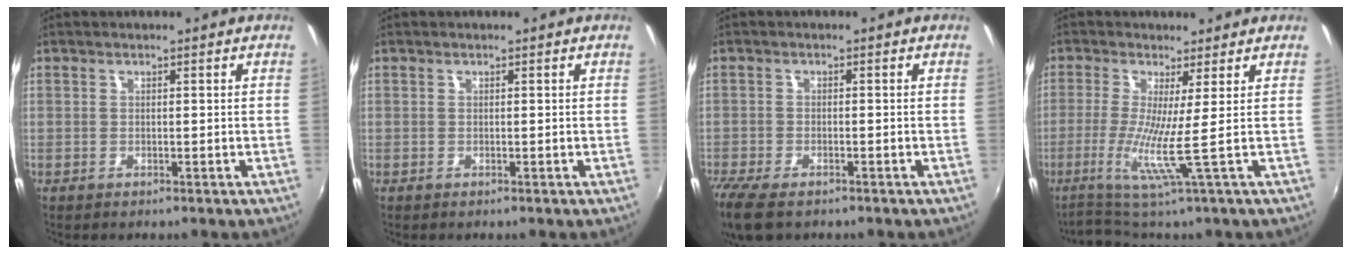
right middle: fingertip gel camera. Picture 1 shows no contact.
{"total": 0.0}
{"total": 8.0, "force": [-5.9, 2.6, 4.6], "torque": [-0.117, -0.037, -0.113]}
{"total": 6.3, "force": [-1.4, -1.5, 6.0], "torque": [-0.139, -0.021, -0.032]}